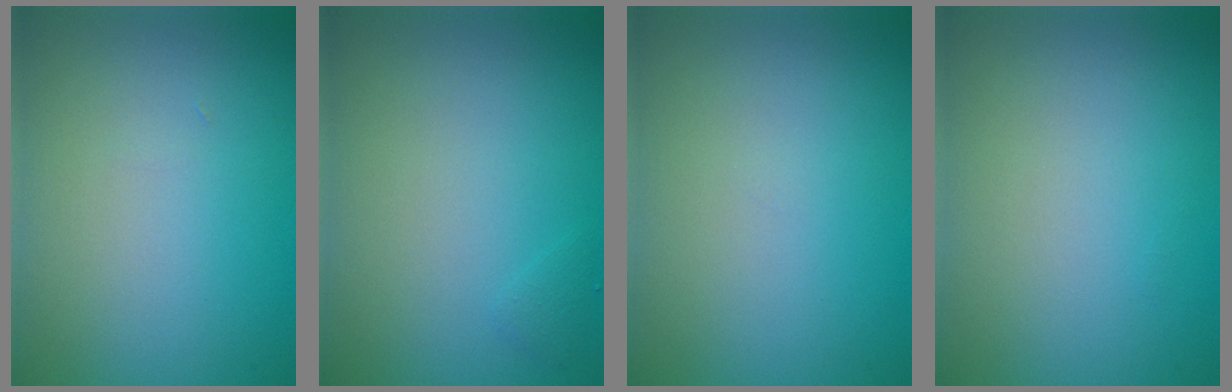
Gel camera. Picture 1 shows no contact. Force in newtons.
{"total": 0.5, "press": 0.5, "slide": 0.1}
{"total": 0.0}
{"total": 0.0}